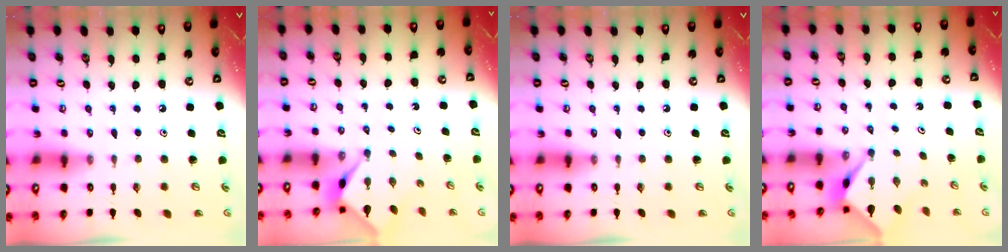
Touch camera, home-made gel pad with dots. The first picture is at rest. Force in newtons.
{"total": 2.6, "press": 2.6, "slide": 0.0}
{"total": 0.0}
{"total": 2.6, "press": 2.6, "slide": 0.2}